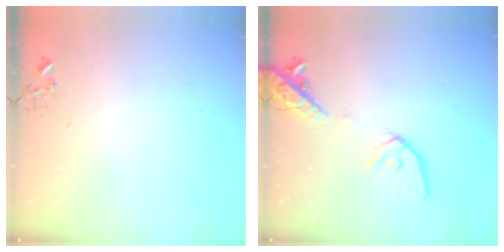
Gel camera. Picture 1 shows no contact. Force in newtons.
{"total": 15.2, "press": 14.9, "slide": 3.0}